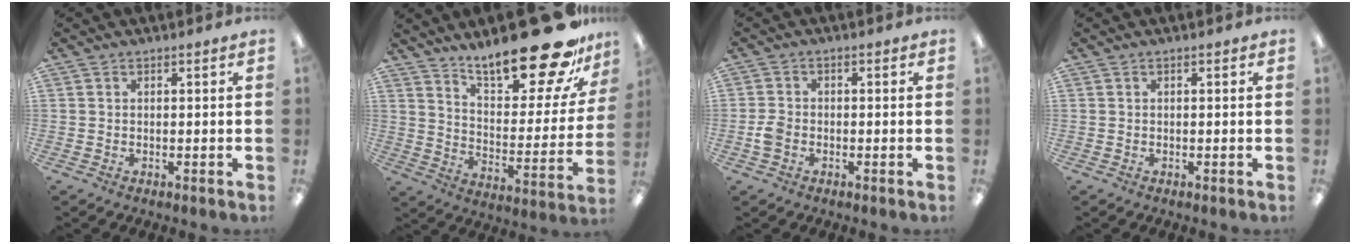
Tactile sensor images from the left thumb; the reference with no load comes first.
{"total": 25.0, "force": [19.1, 7.4, 14.3], "torque": [-0.202, -0.130, 0.313]}
{"total": 3.4, "force": [-1.3, 2.4, 2.0], "torque": [-0.040, 0.006, -0.025]}
{"total": 0.0}